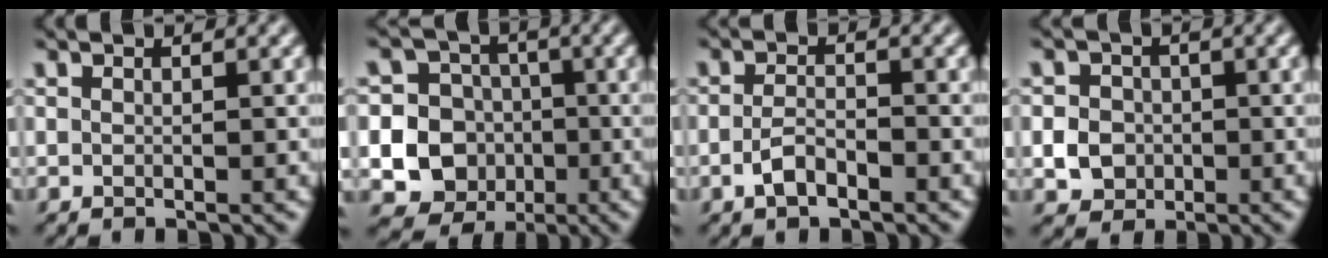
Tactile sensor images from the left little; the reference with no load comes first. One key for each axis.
{"total": 15.7, "fx": -3.7, "fy": 14.9, "fz": 3.4, "tx": -0.103, "ty": -0.016, "tz": -0.077}
{"total": 2.4, "fx": -1.3, "fy": 0.9, "fz": 1.7, "tx": -0.038, "ty": 0.005, "tz": -0.029}
{"total": 3.0, "fx": -0.8, "fy": 2.7, "fz": 1.1, "tx": -0.016, "ty": 0.002, "tz": -0.019}